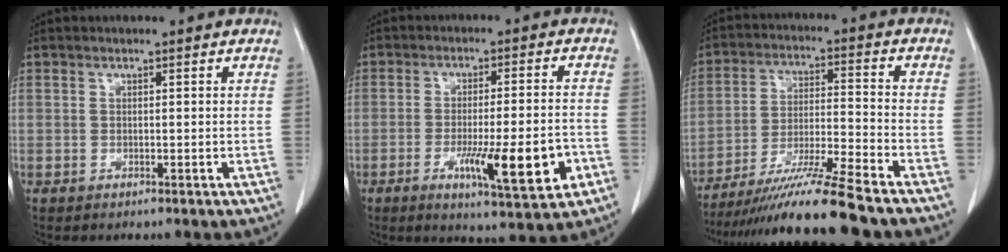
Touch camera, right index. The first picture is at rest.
{"total": 12.1, "force": [-4.5, 1.2, 11.2], "torque": [-0.169, -0.016, -0.060]}
{"total": 13.8, "force": [-11.3, -1.7, 7.7], "torque": [-0.135, -0.023, -0.196]}